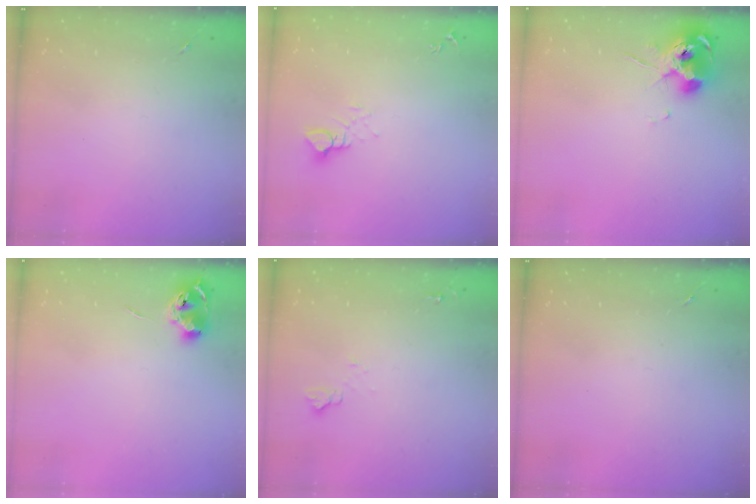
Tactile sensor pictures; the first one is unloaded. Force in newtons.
{"total": 4.2, "press": 4.2, "slide": 0.4}
{"total": 10.3, "press": 10.2, "slide": 1.1}
{"total": 7.7, "press": 7.7, "slide": 0.7}
{"total": 5.4, "press": 5.4, "slide": 0.7}
{"total": 0.0}